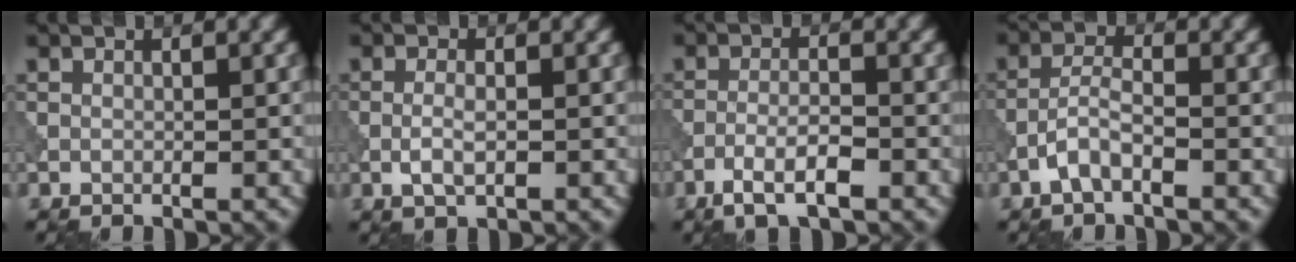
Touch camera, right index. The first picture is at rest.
{"total": 1.9, "force": [-0.5, 0.6, 1.7], "torque": [-0.039, -0.001, -0.013]}
{"total": 3.6, "force": [-2.1, 0.8, 2.8], "torque": [-0.057, 0.005, -0.045]}
{"total": 2.7, "force": [-1.5, 0.8, 2.1], "torque": [-0.044, 0.009, -0.038]}